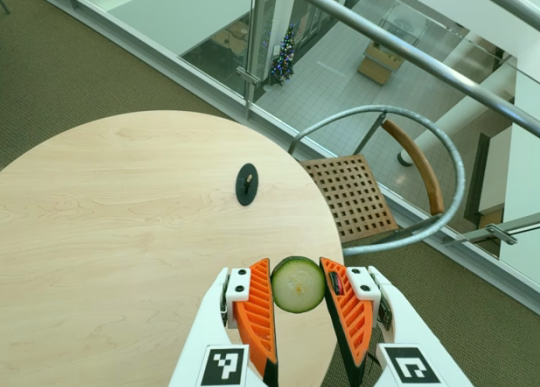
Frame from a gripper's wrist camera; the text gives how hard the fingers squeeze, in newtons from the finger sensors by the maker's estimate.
{"total": 7.3, "left": 7.3, "right": 7.4}